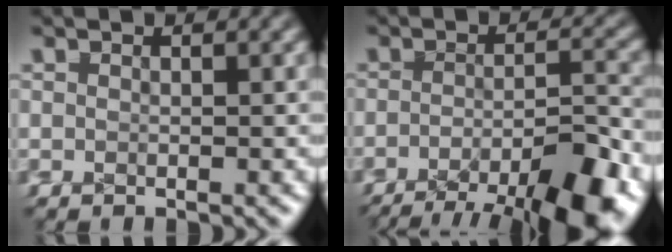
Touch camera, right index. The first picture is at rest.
{"total": 11.8, "force": [-8.5, 5.2, 6.3], "torque": [-0.063, -0.026, -0.128]}